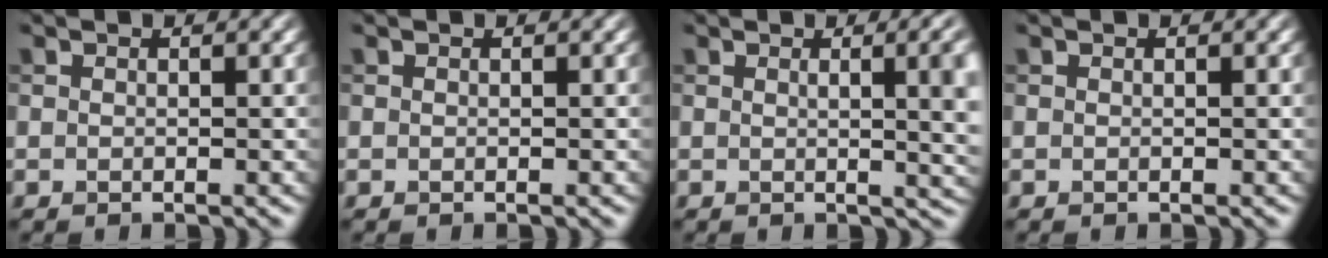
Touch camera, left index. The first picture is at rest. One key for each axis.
{"total": 0.0}
{"total": 7.3, "fx": 1.0, "fy": 3.0, "fz": 6.6, "tx": -0.030, "ty": 0.013, "tz": 0.010}
{"total": 0.0}